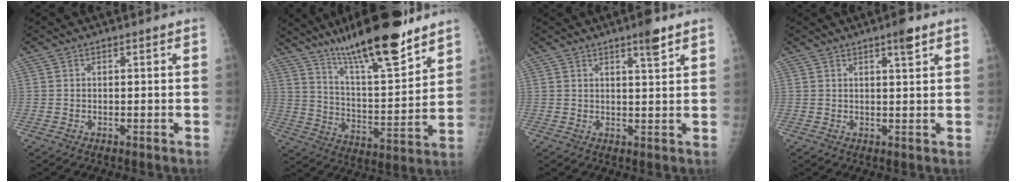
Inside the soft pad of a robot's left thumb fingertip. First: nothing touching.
{"total": 21.2, "force": [15.3, 4.4, 13.9], "torque": [-0.207, -0.075, 0.258]}
{"total": 3.9, "force": [2.7, 0.5, 2.9], "torque": [-0.039, -0.017, 0.039]}
{"total": 3.1, "force": [1.9, 0.4, 2.4], "torque": [-0.034, -0.010, 0.027]}